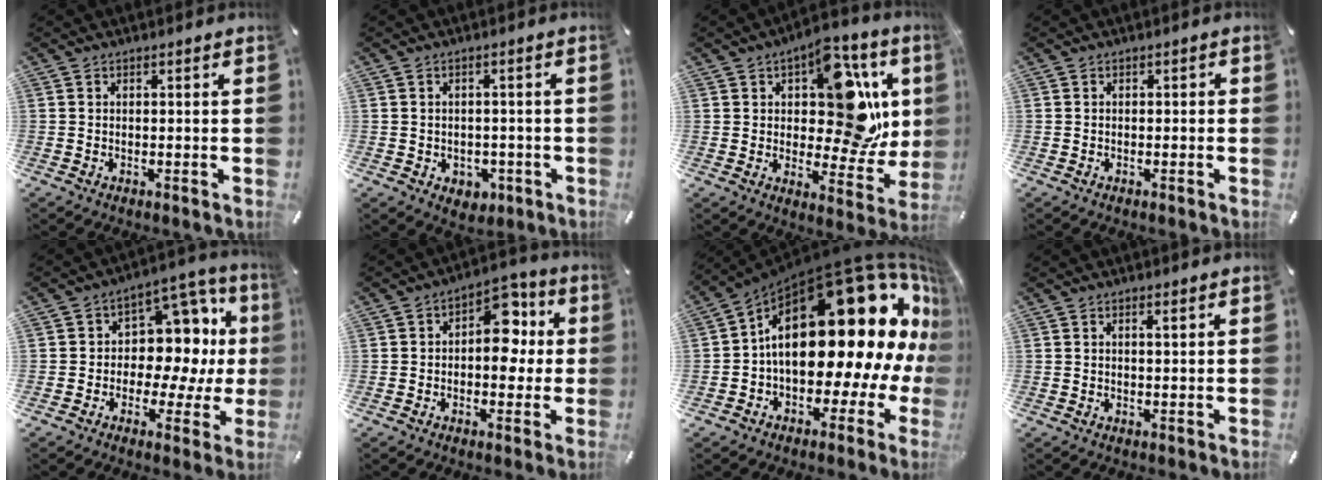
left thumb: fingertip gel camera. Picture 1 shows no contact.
{"total": 3.7, "force": [-1.0, 3.2, 1.5], "torque": [-0.009, 0.000, -0.020]}
{"total": 18.9, "force": [5.3, 10.6, 14.7], "torque": [-0.184, -0.026, 0.090]}
{"total": 0.7, "force": [-0.5, 0.4, 0.4], "torque": [-0.008, 0.002, -0.010]}
{"total": 12.6, "force": [2.4, 9.7, 7.6], "torque": [-0.083, -0.039, 0.048]}
{"total": 11.0, "force": [1.1, 7.3, 8.2], "torque": [-0.092, -0.005, 0.014]}
{"total": 32.4, "force": [7.3, 16.2, 27.1], "torque": [-0.413, -0.085, 0.145]}
{"total": 1.6, "force": [0.7, 0.3, 1.4], "torque": [-0.020, -0.002, 0.009]}